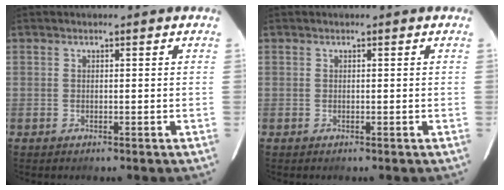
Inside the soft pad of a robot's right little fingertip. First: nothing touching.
{"total": 0.0}